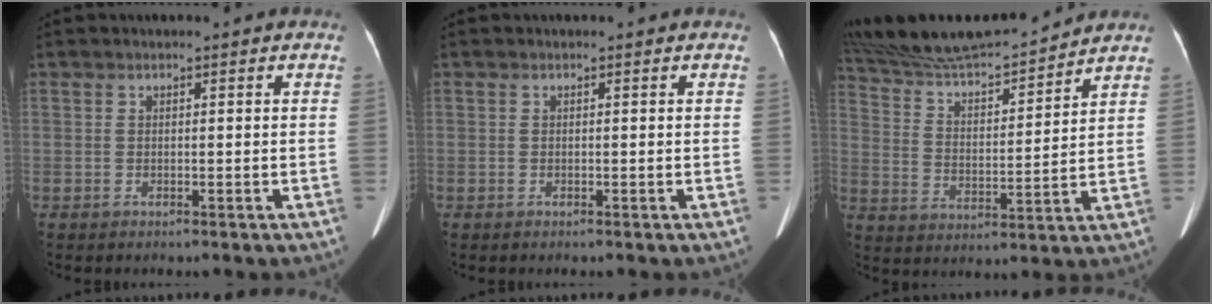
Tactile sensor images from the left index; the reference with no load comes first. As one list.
[{"total": 0.0}, {"total": 17.3, "force": [16.3, 1.3, 5.6], "torque": [-0.109, 0.010, 0.281]}]